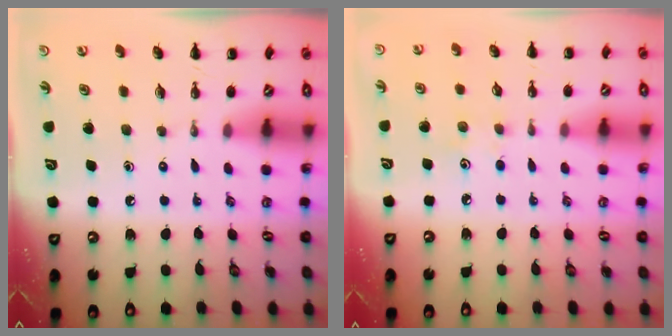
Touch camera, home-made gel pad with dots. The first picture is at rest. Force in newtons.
{"total": 2.7, "press": 2.6, "slide": 0.7}